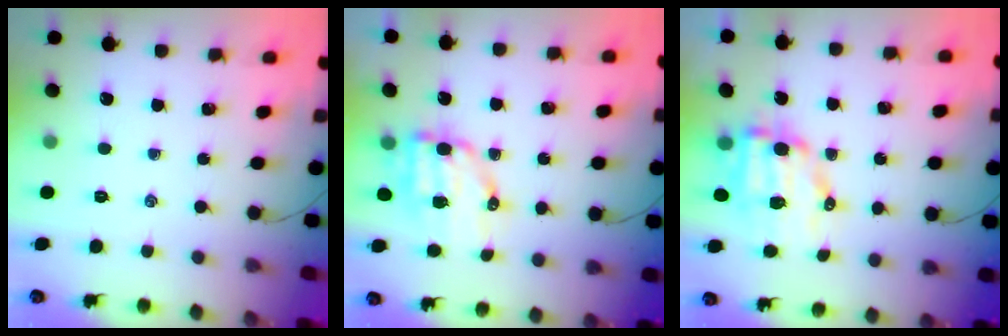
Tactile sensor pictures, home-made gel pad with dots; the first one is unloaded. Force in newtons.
{"total": 9.1, "press": 8.9, "slide": 1.9}
{"total": 9.9, "press": 9.6, "slide": 2.1}